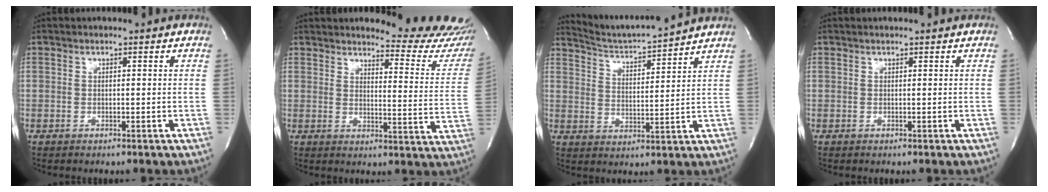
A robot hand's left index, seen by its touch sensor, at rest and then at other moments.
{"total": 15.6, "force": [15.1, 1.5, 3.9], "torque": [-0.031, -0.115, 0.153]}
{"total": 10.0, "force": [9.7, -0.9, 2.2], "torque": [-0.051, 0.004, 0.162]}
{"total": 1.4, "force": [1.3, -0.1, 0.4], "torque": [-0.010, 0.009, 0.016]}